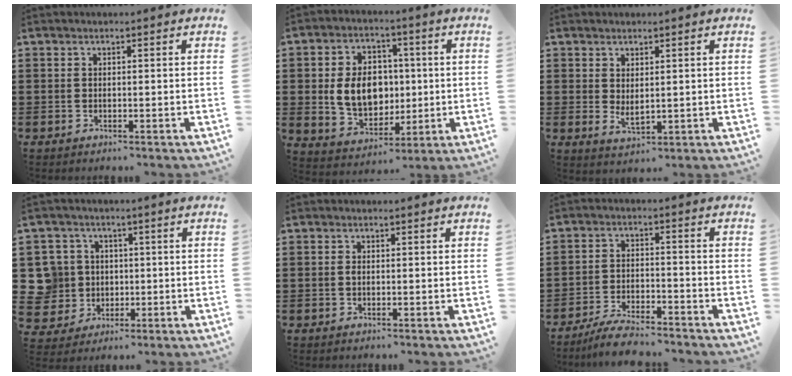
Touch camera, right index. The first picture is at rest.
{"total": 9.2, "force": [0.3, 7.0, 6.0], "torque": [-0.116, 0.010, 0.000]}
{"total": 2.1, "force": [1.1, 0.8, 1.6], "torque": [-0.031, 0.000, 0.020]}
{"total": 7.4, "force": [0.7, 7.2, 1.8], "torque": [-0.088, 0.010, 0.015]}
{"total": 0.6, "force": [-0.1, 0.3, 0.5], "torque": [-0.013, -0.003, -0.001]}
{"total": 5.0, "force": [-4.8, 0.3, 1.5], "torque": [-0.040, -0.003, -0.096]}